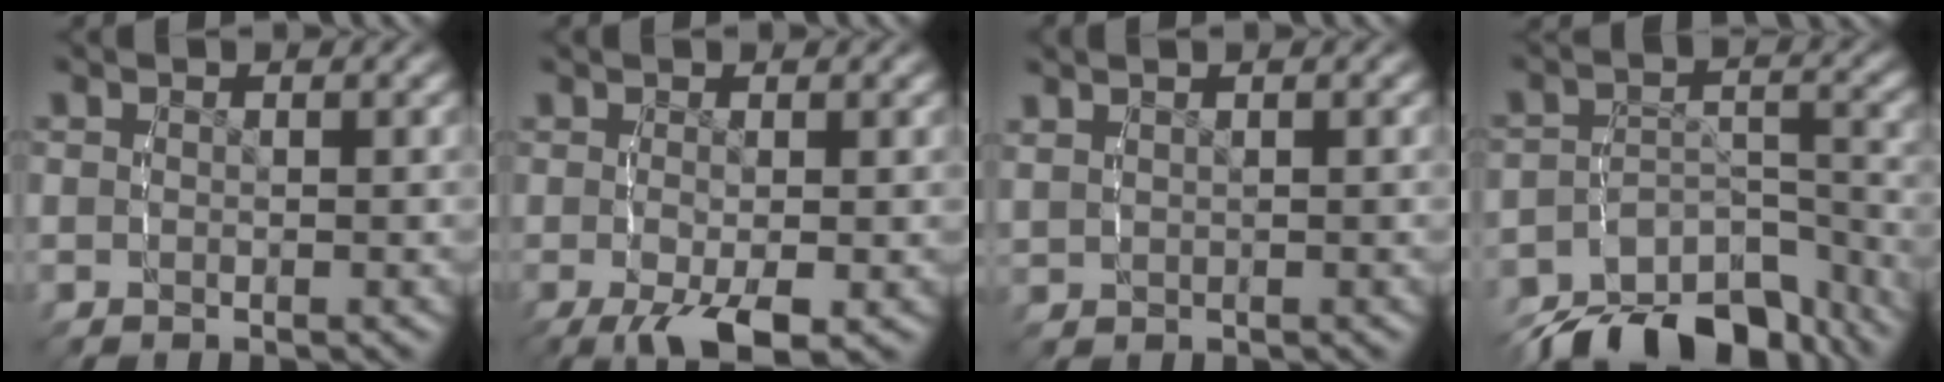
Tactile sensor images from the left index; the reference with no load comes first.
{"total": 4.7, "force": [-2.6, 1.1, 3.8], "torque": [-0.073, -0.027, -0.022]}
{"total": 1.2, "force": [1.0, 0.2, 0.5], "torque": [-0.010, 0.008, 0.022]}
{"total": 10.4, "force": [-8.8, 3.7, 4.0], "torque": [-0.038, -0.012, -0.138]}